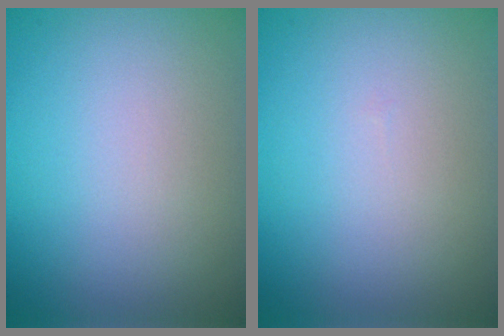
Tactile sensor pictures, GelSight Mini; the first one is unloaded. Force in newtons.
{"total": 0.0}